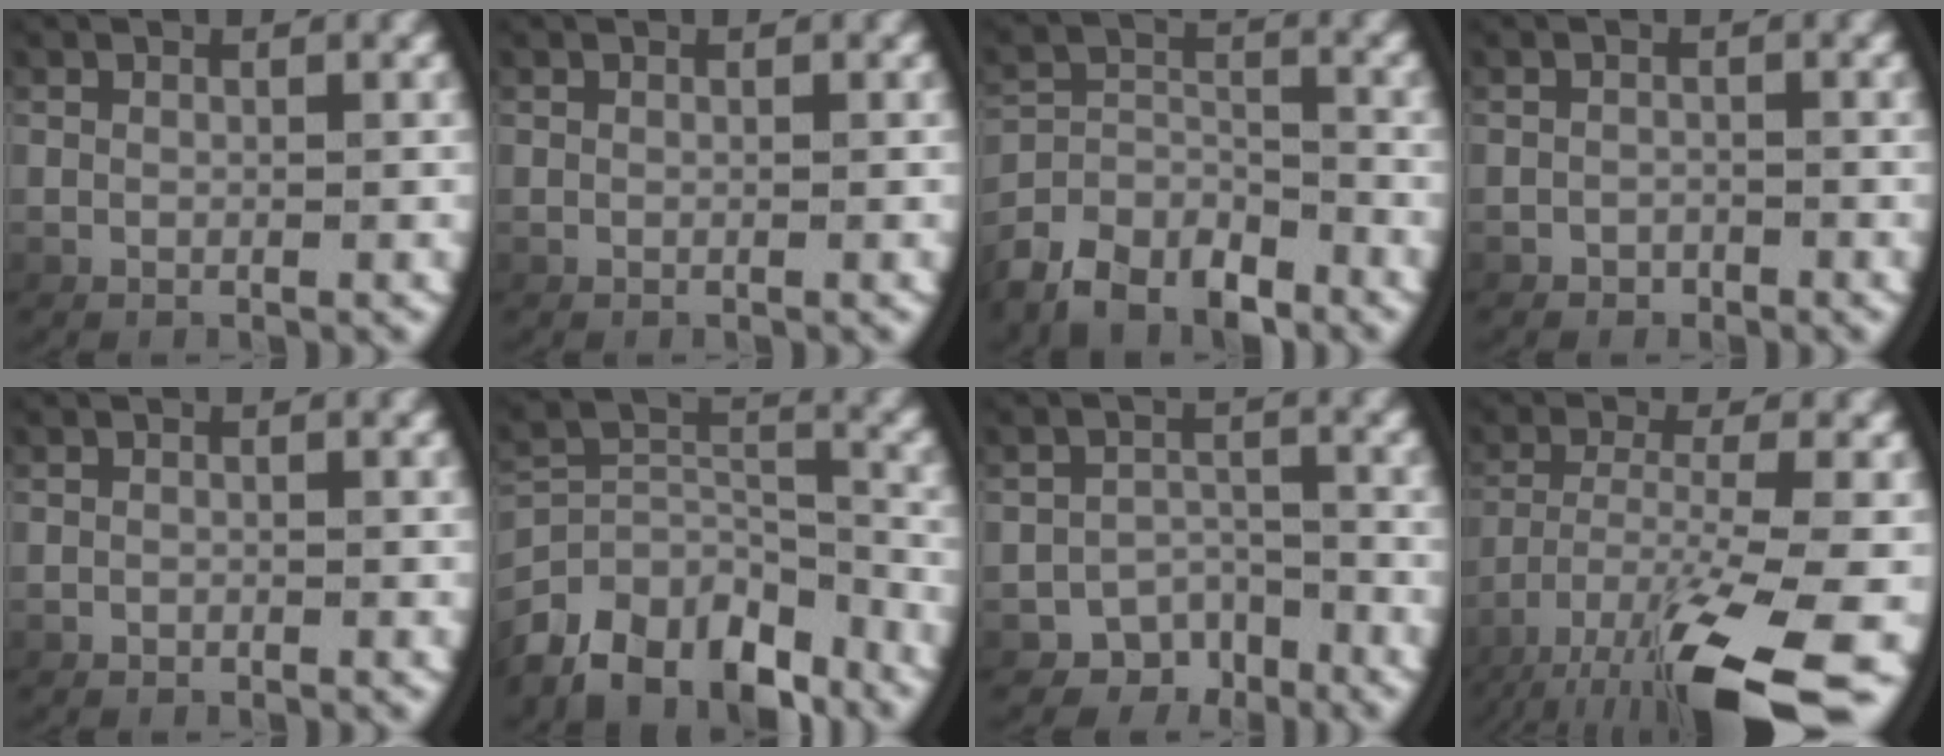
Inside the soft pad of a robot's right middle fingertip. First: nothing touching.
{"total": 0.0}
{"total": 5.8, "force": [-4.4, 3.0, 2.5], "torque": [-0.045, -0.015, -0.070]}
{"total": 1.3, "force": [-1.3, 0.1, -0.4], "torque": [0.010, -0.006, -0.019]}
{"total": 0.7, "force": [-0.5, -0.4, -0.2], "torque": [0.002, -0.004, -0.006]}
{"total": 9.6, "force": [-5.6, 6.1, 4.9], "torque": [-0.098, -0.049, -0.074]}
{"total": 6.7, "force": [-5.2, 4.2, 0.8], "torque": [0.007, -0.010, -0.092]}
{"total": 9.1, "force": [-4.1, 2.6, 7.7], "torque": [-0.145, -0.029, -0.042]}